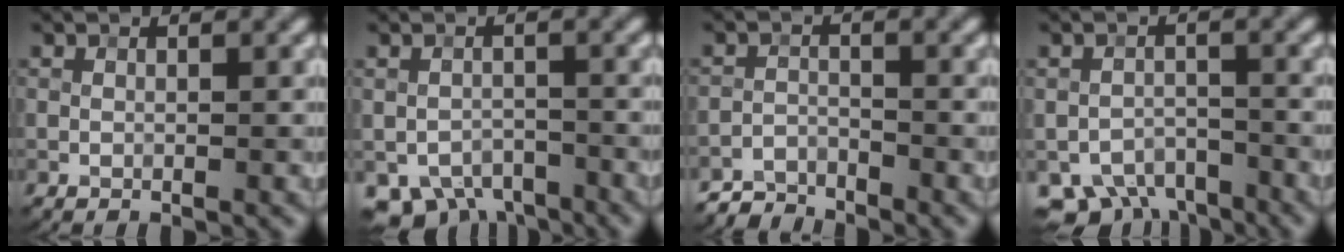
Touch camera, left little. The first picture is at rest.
{"total": 4.6, "force": [-3.3, 2.8, 1.6], "torque": [-0.017, -0.021, -0.049]}
{"total": 3.2, "force": [-3.1, 0.8, 0.2], "torque": [0.003, 0.000, -0.060]}
{"total": 6.0, "force": [-4.6, 3.2, 2.2], "torque": [-0.029, -0.026, -0.070]}